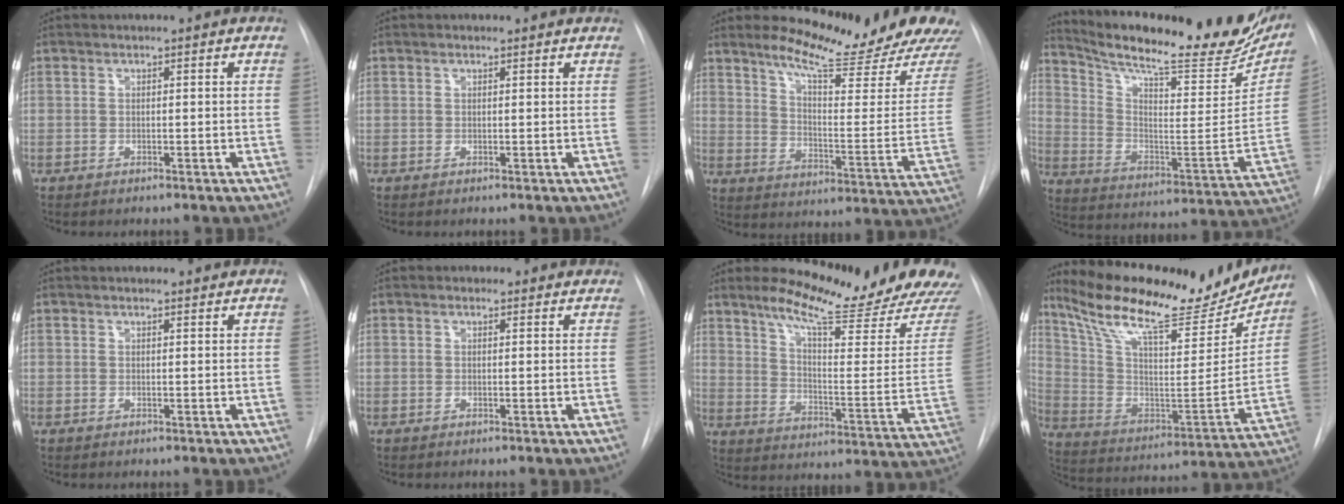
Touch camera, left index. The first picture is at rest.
{"total": 0.5, "force": [0.5, 0.2, 0.1], "torque": [-0.011, 0.002, 0.006]}
{"total": 18.5, "force": [16.8, 0.2, 7.6], "torque": [-0.115, -0.101, 0.221]}
{"total": 27.6, "force": [23.0, 4.8, 14.4], "torque": [-0.226, -0.049, 0.319]}
{"total": 1.5, "force": [1.5, 0.3, 0.1], "torque": [-0.012, 0.003, 0.017]}
{"total": 2.0, "force": [1.5, 1.2, 0.3], "torque": [-0.001, 0.007, 0.011]}
{"total": 20.4, "force": [18.2, 0.4, 9.3], "torque": [-0.141, -0.094, 0.241]}
{"total": 28.8, "force": [23.7, 7.1, 14.7], "torque": [-0.243, -0.021, 0.344]}